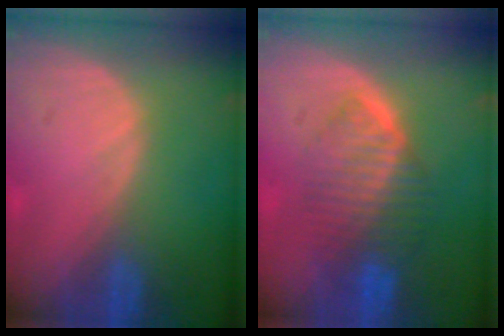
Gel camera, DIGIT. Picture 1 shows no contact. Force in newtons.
{"total": 6.7, "press": 6.7, "slide": 0.3}